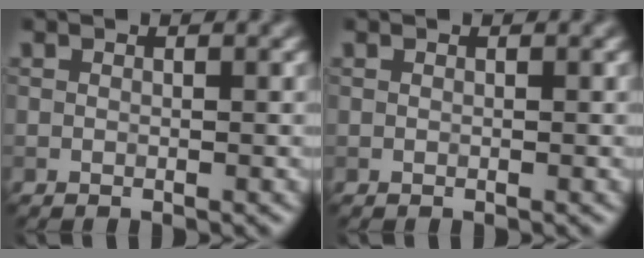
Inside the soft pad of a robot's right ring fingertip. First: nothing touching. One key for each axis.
{"total": 0.0}